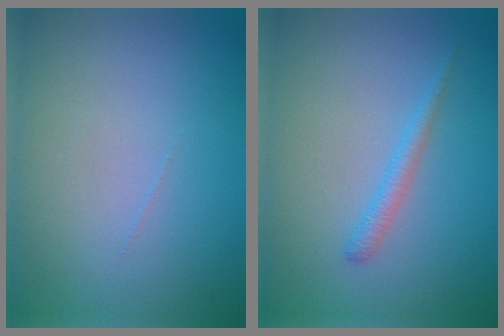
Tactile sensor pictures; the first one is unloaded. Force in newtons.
{"total": 1.4, "press": 1.4, "slide": 0.1}